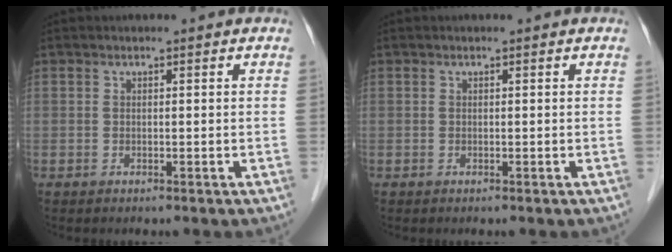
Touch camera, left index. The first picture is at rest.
{"total": 0.0}